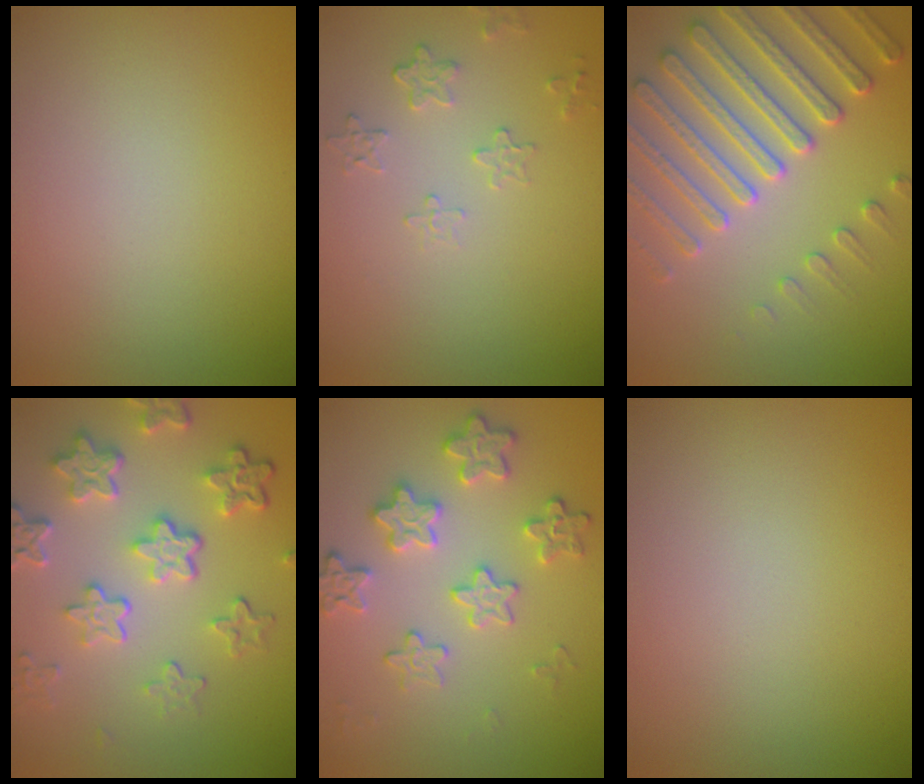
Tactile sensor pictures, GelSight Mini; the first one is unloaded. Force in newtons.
{"total": 1.6, "press": 0.9, "slide": 1.4}
{"total": 5.2, "press": 5.0, "slide": 1.4}
{"total": 6.0, "press": 4.5, "slide": 4.0}
{"total": 3.5, "press": 3.4, "slide": 1.1}
{"total": 0.0}